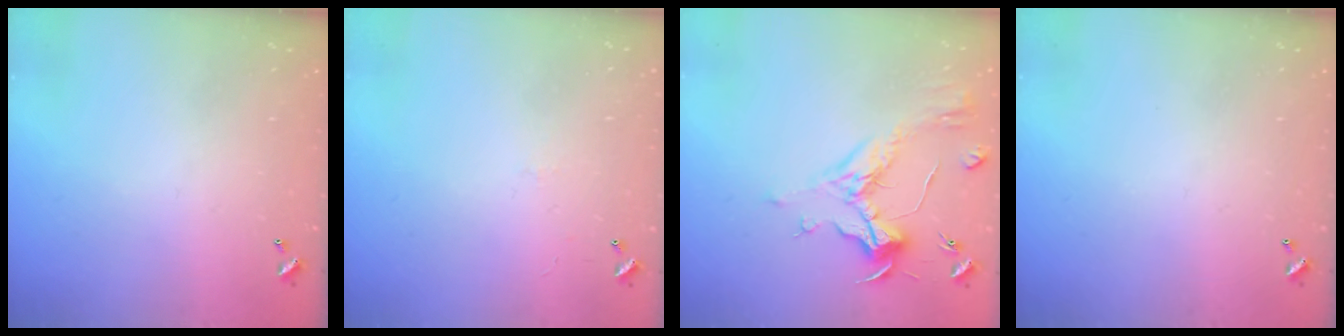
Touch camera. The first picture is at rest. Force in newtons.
{"total": 1.2, "press": 1.1, "slide": 0.5}
{"total": 1.0, "press": 0.2, "slide": 1.0}
{"total": 0.0}